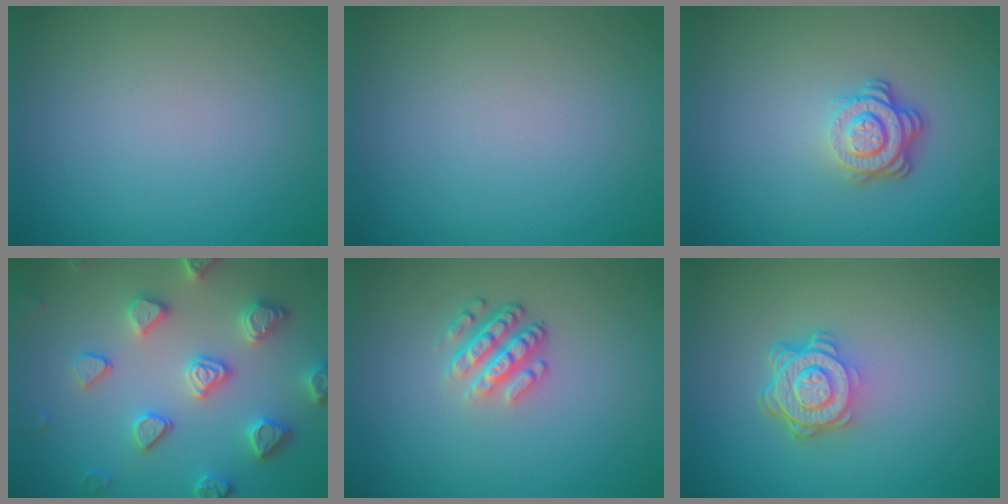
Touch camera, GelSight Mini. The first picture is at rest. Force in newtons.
{"total": 0.0}
{"total": 3.8, "press": 2.6, "slide": 2.7}
{"total": 4.7, "press": 4.5, "slide": 1.4}
{"total": 3.6, "press": 2.6, "slide": 2.5}
{"total": 4.6, "press": 3.3, "slide": 3.2}